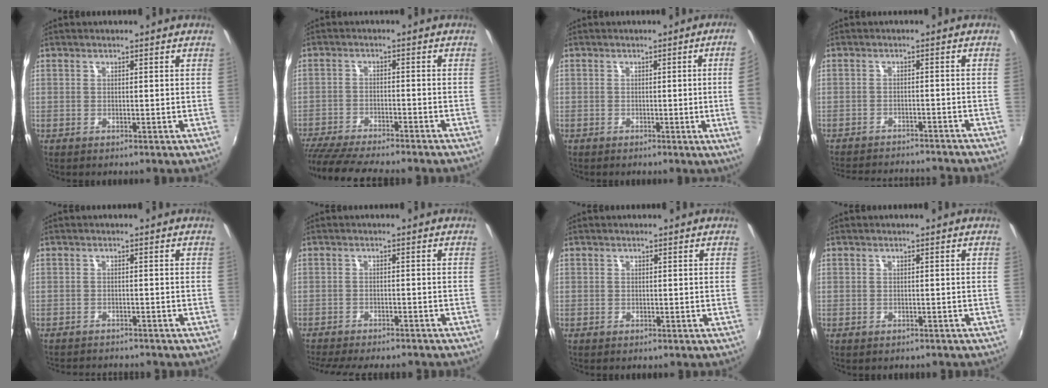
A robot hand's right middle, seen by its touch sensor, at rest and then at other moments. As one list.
[{"total": 15.6, "force": [-13.6, 2.4, 7.3], "torque": [-0.156, -0.036, -0.218]}, {"total": 6.7, "force": [-0.2, -1.6, 6.6], "torque": [-0.081, -0.010, -0.002]}, {"total": 14.7, "force": [-13.3, 3.0, 5.7], "torque": [-0.116, -0.012, -0.182]}, {"total": 6.4, "force": [-6.0, 1.2, 1.9], "torque": [-0.050, -0.014, -0.090]}, {"total": 12.5, "force": [-11.0, 2.5, 5.3], "torque": [-0.118, -0.022, -0.160]}, {"total": 0.0}, {"total": 1.1, "force": [-1.0, 0.4, 0.3], "torque": [-0.008, -0.004, -0.012]}]